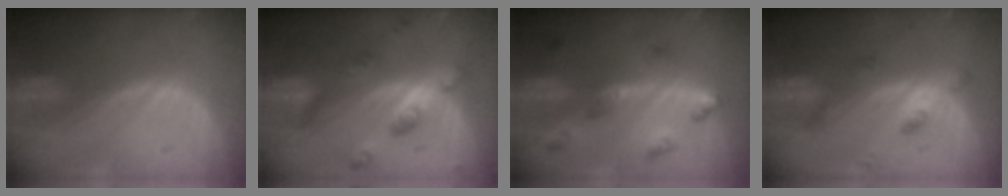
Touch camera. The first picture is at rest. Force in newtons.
{"total": 7.4, "press": 7.4, "slide": 0.5}
{"total": 6.4, "press": 5.7, "slide": 2.8}
{"total": 4.5, "press": 4.1, "slide": 1.8}